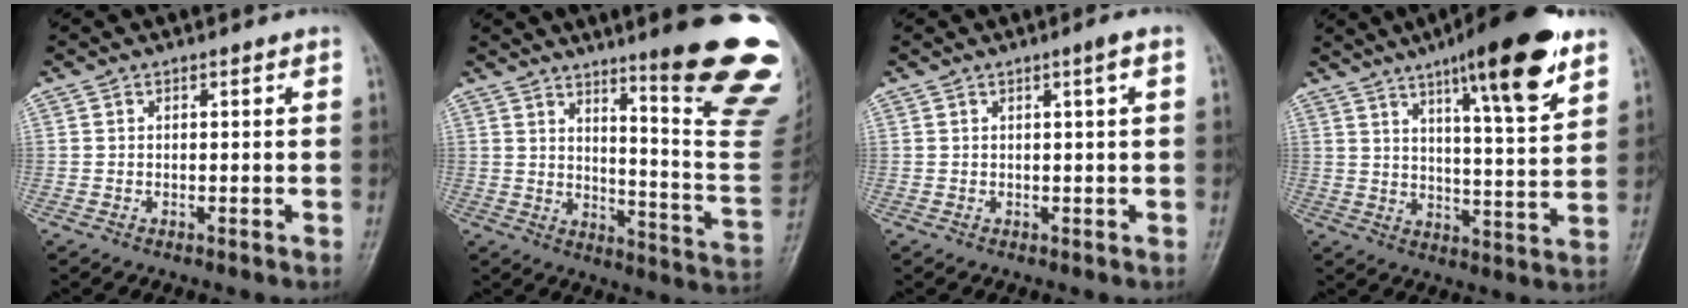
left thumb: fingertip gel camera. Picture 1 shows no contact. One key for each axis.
{"total": 22.7, "fx": 13.8, "fy": 2.8, "fz": 17.8, "tx": -0.193, "ty": -0.090, "tz": 0.188}
{"total": 1.6, "fx": 0.5, "fy": -0.2, "fz": 1.5, "tx": -0.025, "ty": 0.001, "tz": 0.011}
{"total": 17.7, "fx": 10.6, "fy": 3.5, "fz": 13.7, "tx": -0.180, "ty": -0.049, "tz": 0.162}